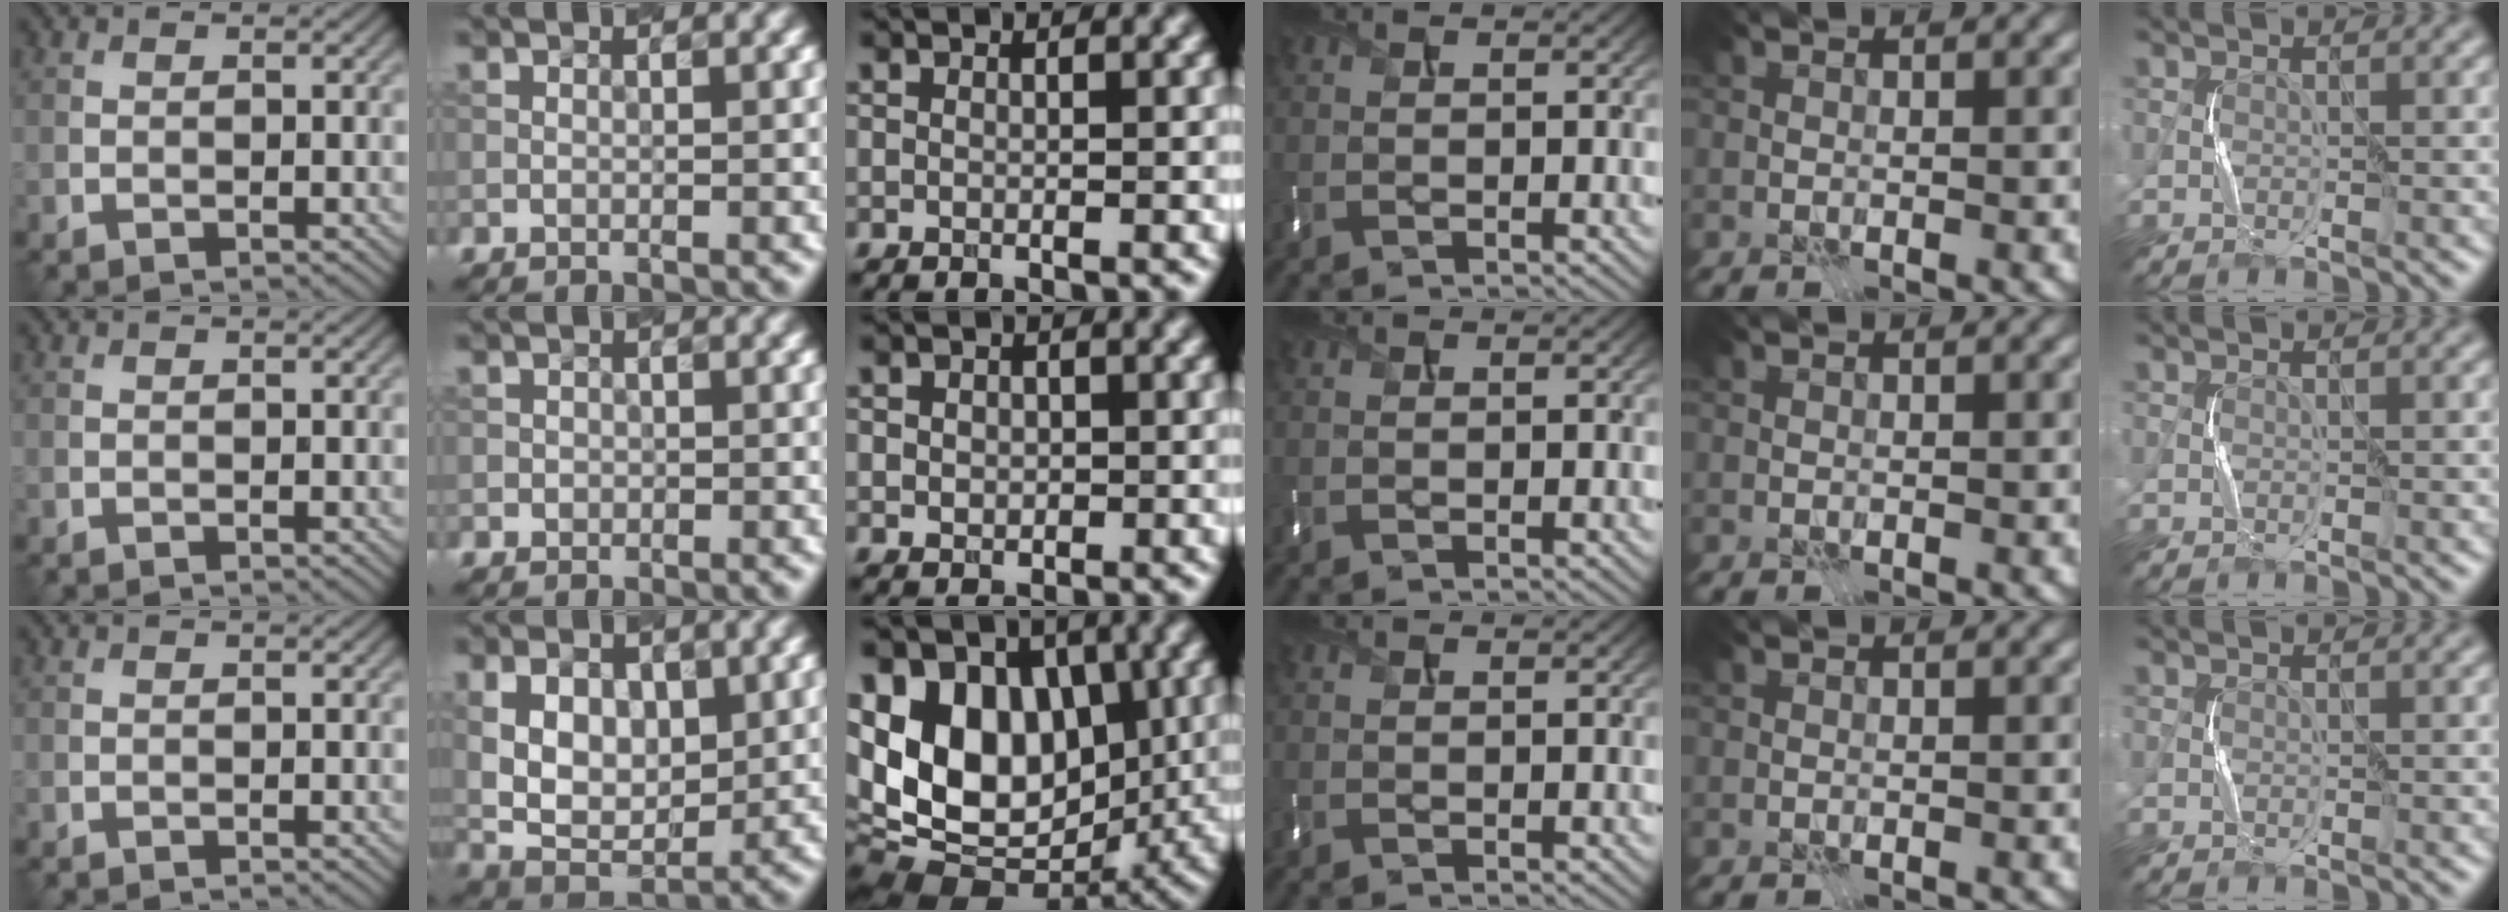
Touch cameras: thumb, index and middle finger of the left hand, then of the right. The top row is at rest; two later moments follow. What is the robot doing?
{"motion": "press", "object": "memory foam"}